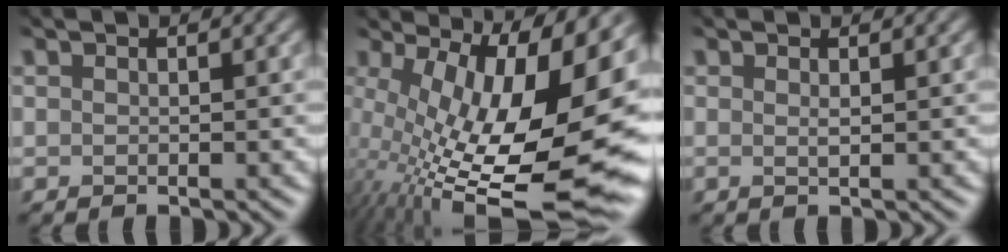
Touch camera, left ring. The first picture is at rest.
{"total": 18.8, "force": [-0.1, 7.3, 17.4], "torque": [-0.252, -0.025, 0.010]}
{"total": 0.6, "force": [0.2, 0.2, 0.5], "torque": [-0.002, 0.001, -0.003]}